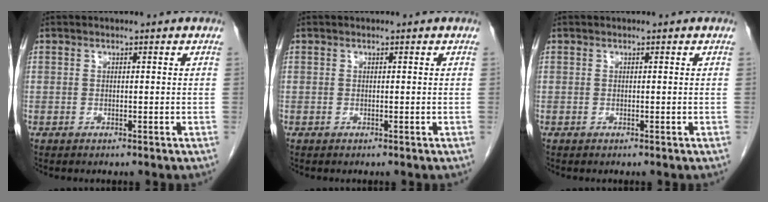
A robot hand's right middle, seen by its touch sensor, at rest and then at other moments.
{"total": 0.0}
{"total": 0.0}